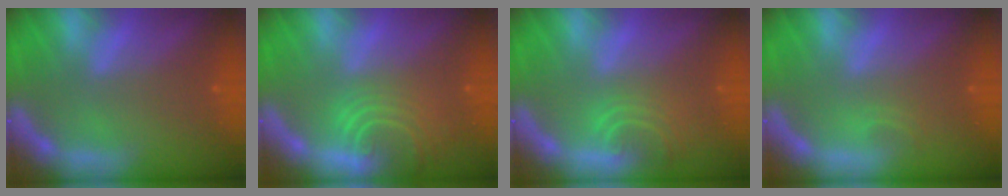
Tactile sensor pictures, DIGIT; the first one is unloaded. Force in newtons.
{"total": 7.0}
{"total": 4.0}
{"total": 0.9}